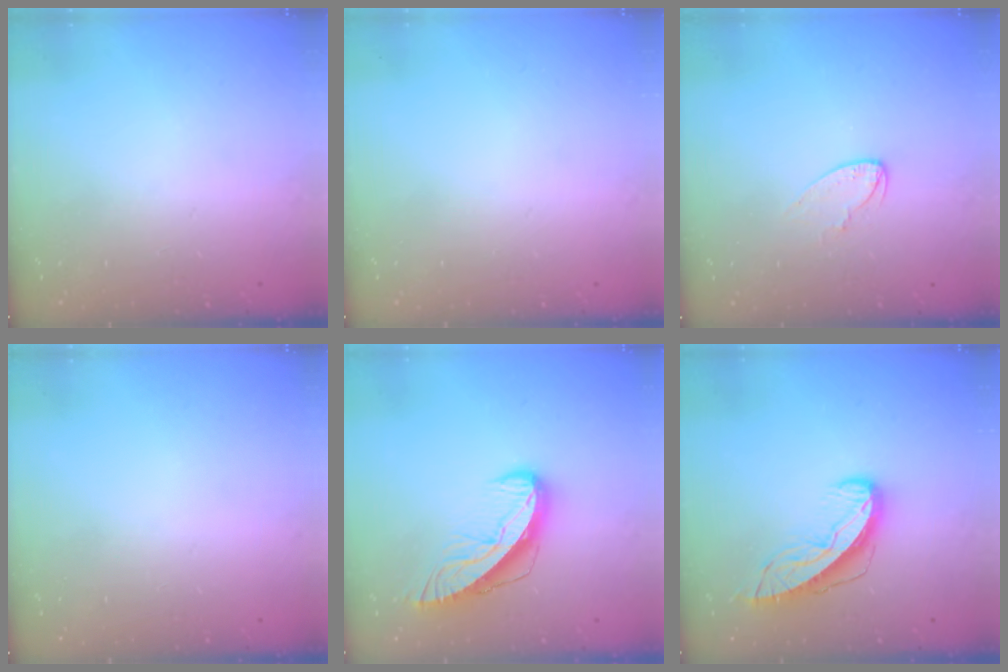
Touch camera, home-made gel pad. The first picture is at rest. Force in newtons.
{"total": 0.0}
{"total": 4.7, "press": 4.7, "slide": 0.4}
{"total": 0.0}
{"total": 11.1, "press": 11.0, "slide": 1.0}
{"total": 9.6, "press": 9.5, "slide": 1.1}